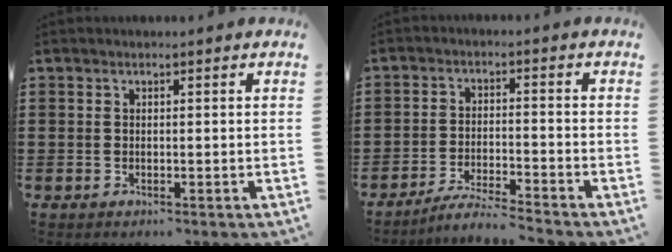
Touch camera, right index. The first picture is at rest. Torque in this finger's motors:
{"motor_torque": [-0.35, 0.54, -1.05, -0.03]}